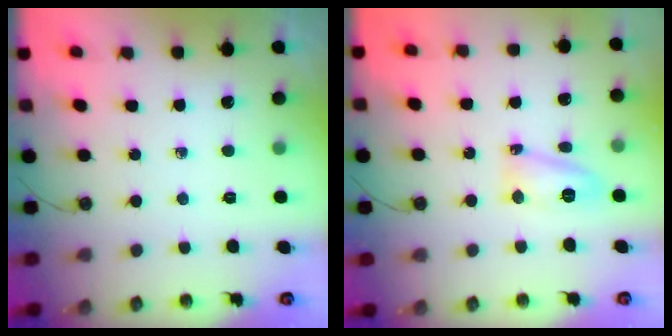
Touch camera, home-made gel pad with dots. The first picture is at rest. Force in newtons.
{"total": 8.7, "press": 8.5, "slide": 2.0}